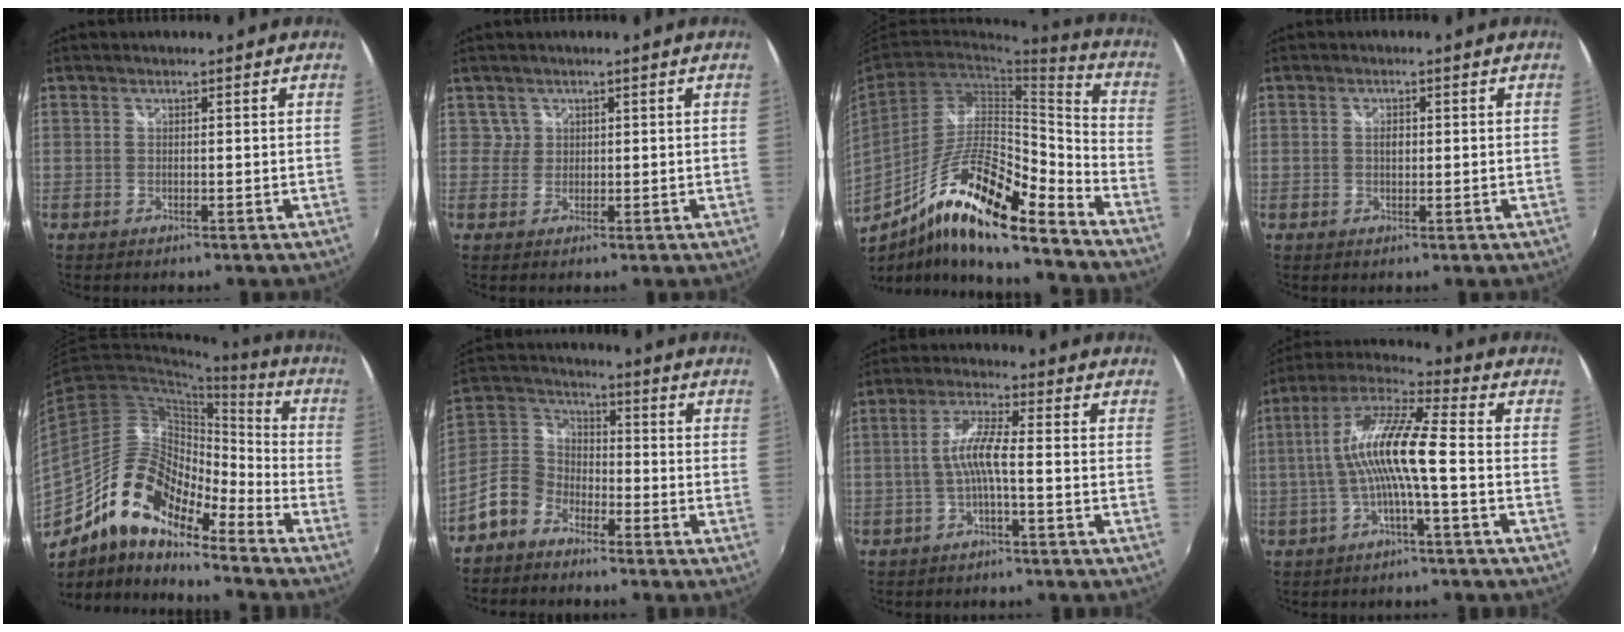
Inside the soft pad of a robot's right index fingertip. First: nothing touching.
{"total": 1.6, "force": [0.5, 1.5, -0.4], "torque": [0.019, 0.011, 0.009]}
{"total": 18.7, "force": [-12.2, 3.5, 13.7], "torque": [-0.248, -0.012, -0.227]}
{"total": 1.5, "force": [0.1, 1.0, 1.1], "torque": [-0.018, 0.002, 0.000]}
{"total": 16.5, "force": [-11.5, 6.3, 10.0], "torque": [-0.179, 0.004, -0.230]}
{"total": 10.4, "force": [-6.7, 6.9, 3.9], "torque": [-0.105, 0.028, -0.141]}
{"total": 5.6, "force": [-1.5, 0.4, 5.4], "torque": [-0.117, 0.009, -0.027]}
{"total": 12.8, "force": [-1.6, 1.2, 12.7], "torque": [-0.240, 0.013, -0.030]}